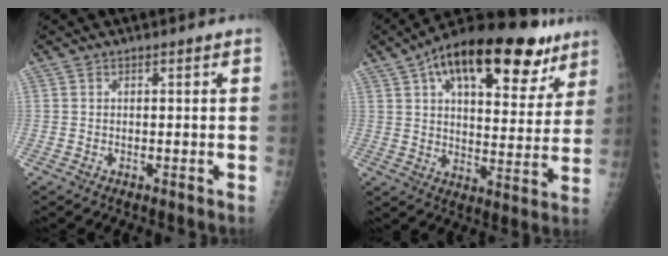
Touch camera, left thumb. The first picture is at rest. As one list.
[{"total": 26.3, "force": [14.6, 11.7, 18.4], "torque": [-0.249, -0.009, 0.218]}]